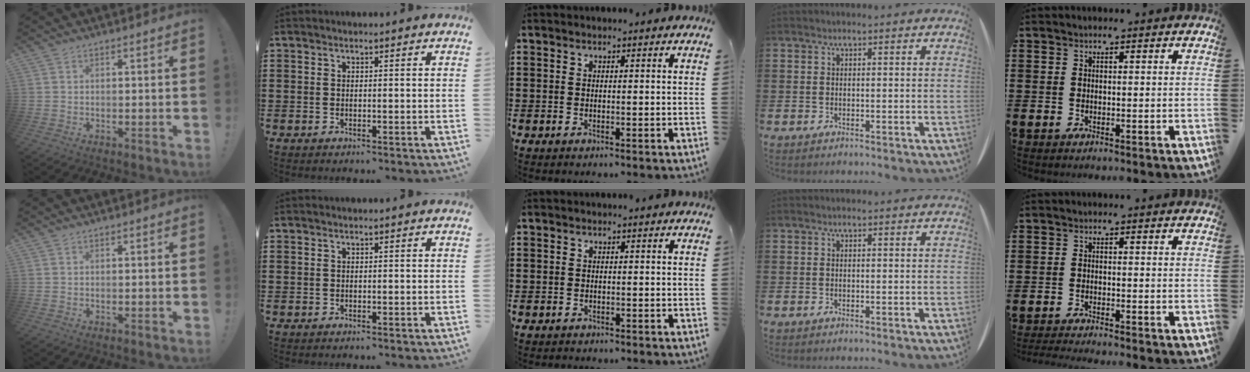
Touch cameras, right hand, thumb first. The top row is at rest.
{"middle": {"total": 0.6, "force": [-0.5, 0.3, -0.1], "torque": [0.001, 0.002, -0.011]}, "little": {"total": 0.8, "force": [-0.8, -0.2, 0.0], "torque": [-0.001, -0.003, -0.015]}}